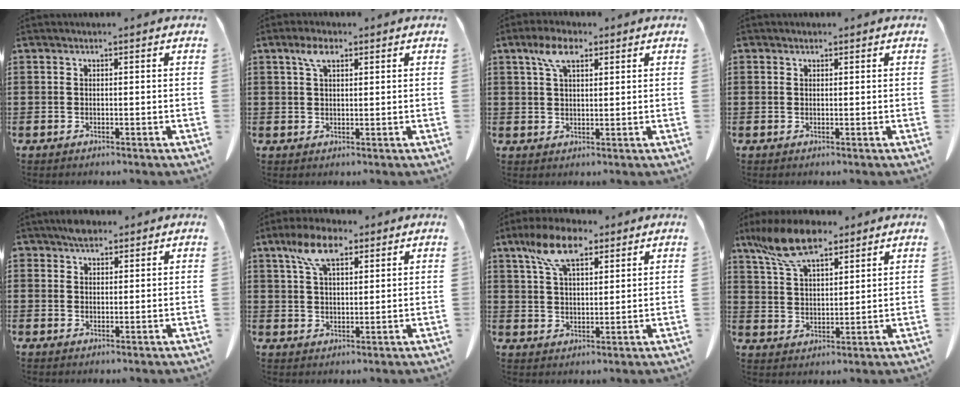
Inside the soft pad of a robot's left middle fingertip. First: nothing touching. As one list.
[{"total": 3.6, "force": [2.0, 1.6, 2.5], "torque": [-0.057, 0.007, 0.035]}, {"total": 5.5, "force": [3.0, 2.4, 3.9], "torque": [-0.086, 0.011, 0.054]}, {"total": 0.7, "force": [0.5, 0.4, 0.1], "torque": [-0.004, 0.003, 0.011]}, {"total": 2.7, "force": [2.1, 1.3, 1.0], "torque": [-0.016, 0.002, 0.039]}, {"total": 7.5, "force": [4.4, 3.5, 5.0], "torque": [-0.104, 0.008, 0.079]}, {"total": 9.0, "force": [5.8, 3.9, 5.7], "torque": [-0.121, 0.002, 0.104]}, {"total": 10.7, "force": [7.5, 3.9, 6.5], "torque": [-0.152, -0.008, 0.139]}]